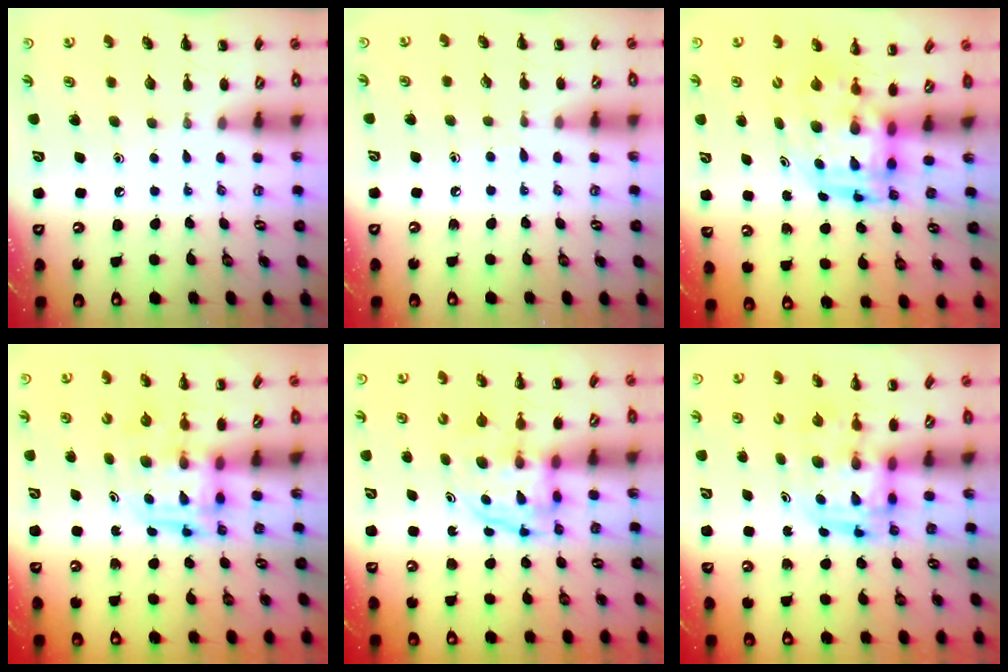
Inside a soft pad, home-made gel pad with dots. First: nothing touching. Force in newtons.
{"total": 3.0, "press": 2.6, "slide": 1.5}
{"total": 4.0, "press": 3.9, "slide": 0.8}
{"total": 3.9, "press": 3.9, "slide": 0.7}
{"total": 3.8, "press": 3.8, "slide": 0.3}
{"total": 4.1, "press": 4.0, "slide": 0.9}